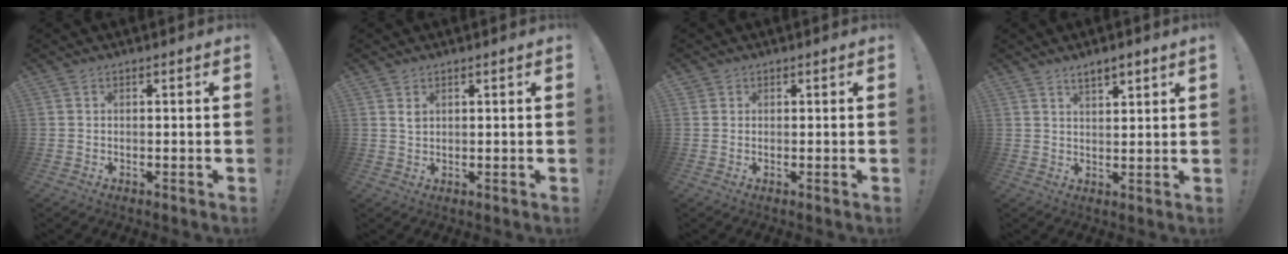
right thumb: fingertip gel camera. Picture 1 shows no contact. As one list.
[{"total": 1.4, "force": [0.8, 0.7, 0.8], "torque": [-0.007, -0.004, 0.014]}, {"total": 1.1, "force": [0.8, 0.8, 0.1], "torque": [0.005, -0.001, 0.012]}, {"total": 3.9, "force": [3.1, 0.9, 2.2], "torque": [-0.030, -0.018, 0.053]}]